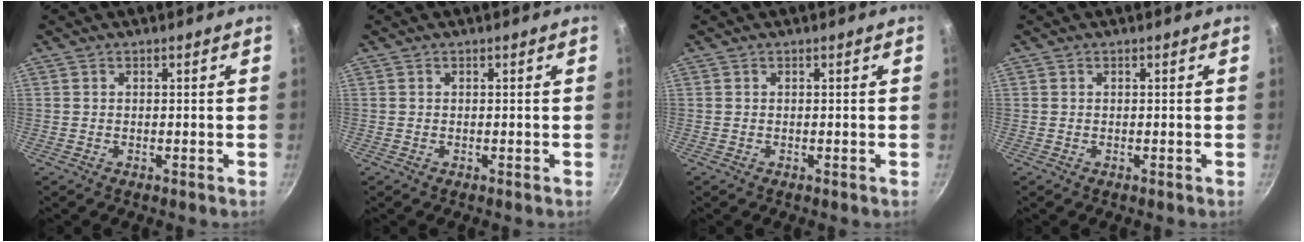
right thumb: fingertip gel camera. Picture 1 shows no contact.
{"total": 0.0}
{"total": 0.0}
{"total": 0.0}